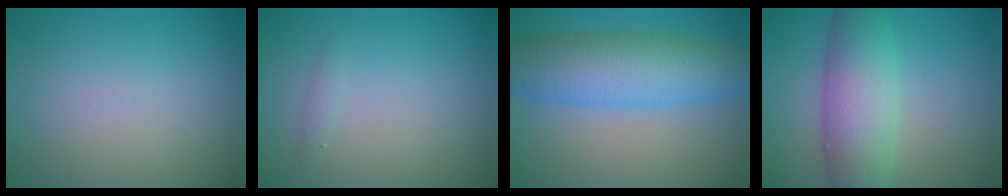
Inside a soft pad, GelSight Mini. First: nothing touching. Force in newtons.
{"total": 0.6, "press": 0.6, "slide": 0.0}
{"total": 8.0, "press": 8.0, "slide": 0.2}
{"total": 7.1, "press": 7.1, "slide": 0.2}